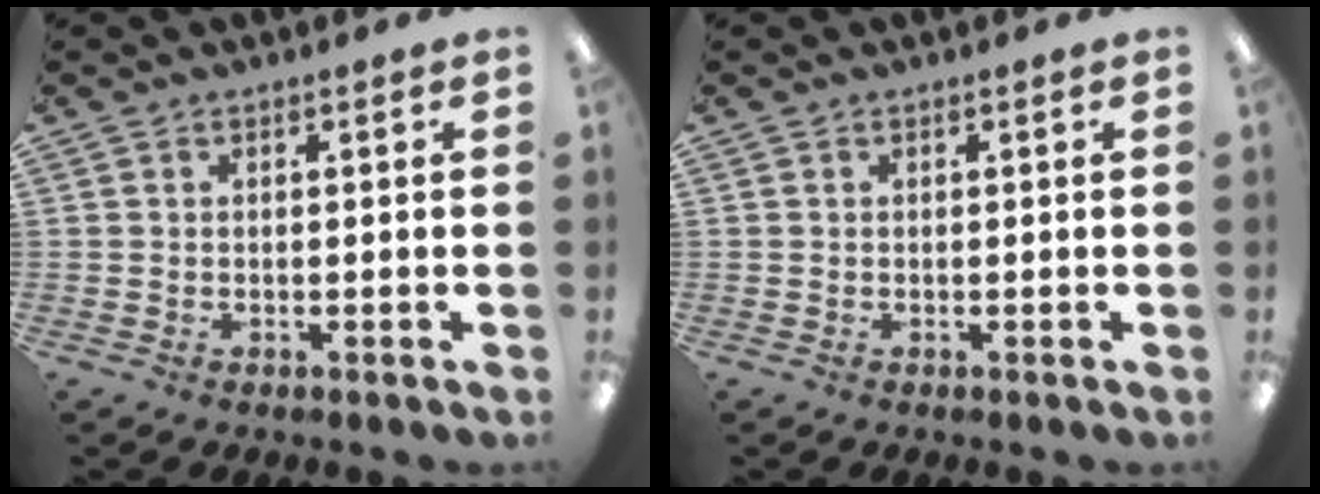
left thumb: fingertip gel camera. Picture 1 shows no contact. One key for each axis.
{"total": 0.0}